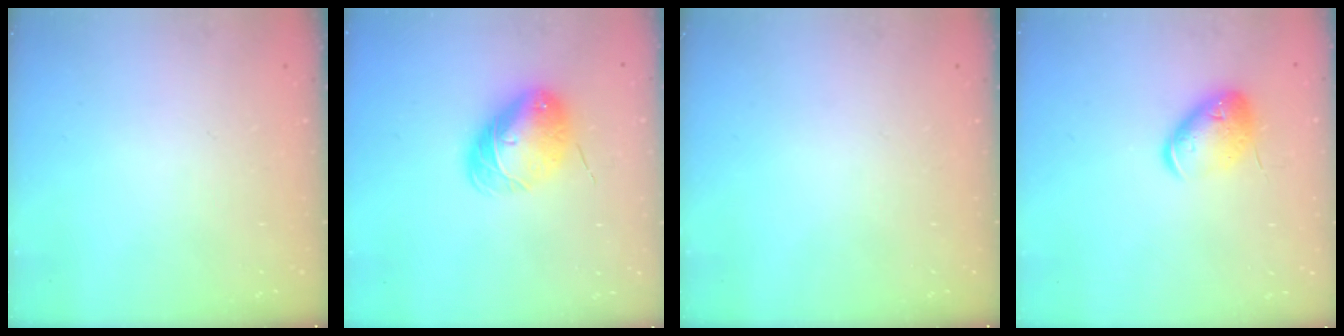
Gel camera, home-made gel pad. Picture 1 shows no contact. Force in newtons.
{"total": 9.3, "press": 9.1, "slide": 2.0}
{"total": 0.0}
{"total": 11.4, "press": 11.3, "slide": 1.8}